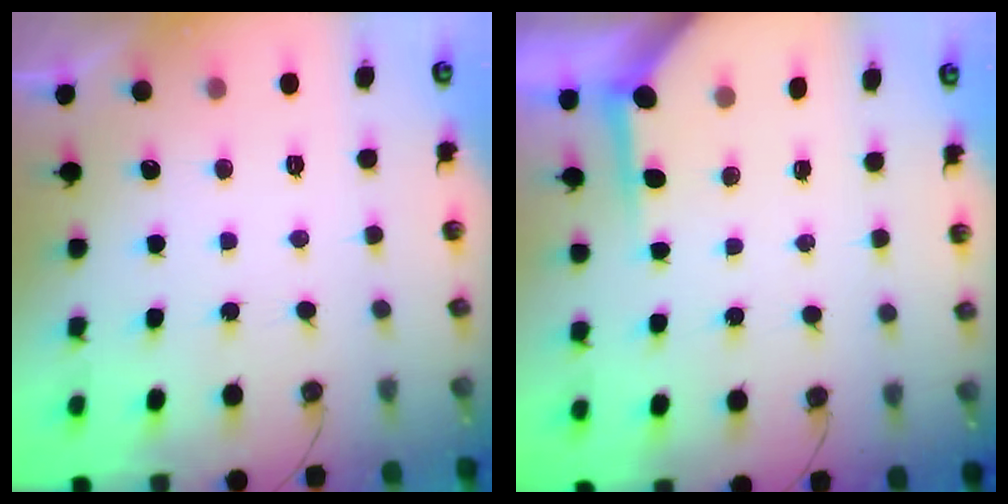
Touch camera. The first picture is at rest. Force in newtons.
{"total": 3.8, "press": 3.8, "slide": 0.2}